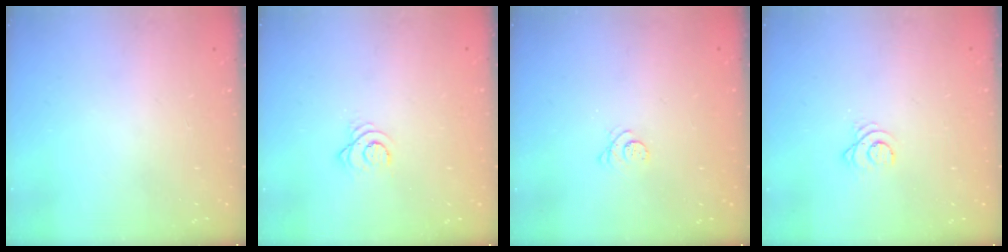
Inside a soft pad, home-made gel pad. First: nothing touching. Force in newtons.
{"total": 3.2, "press": 3.1, "slide": 0.4}
{"total": 2.8, "press": 2.8, "slide": 0.4}
{"total": 2.7, "press": 2.7, "slide": 0.3}